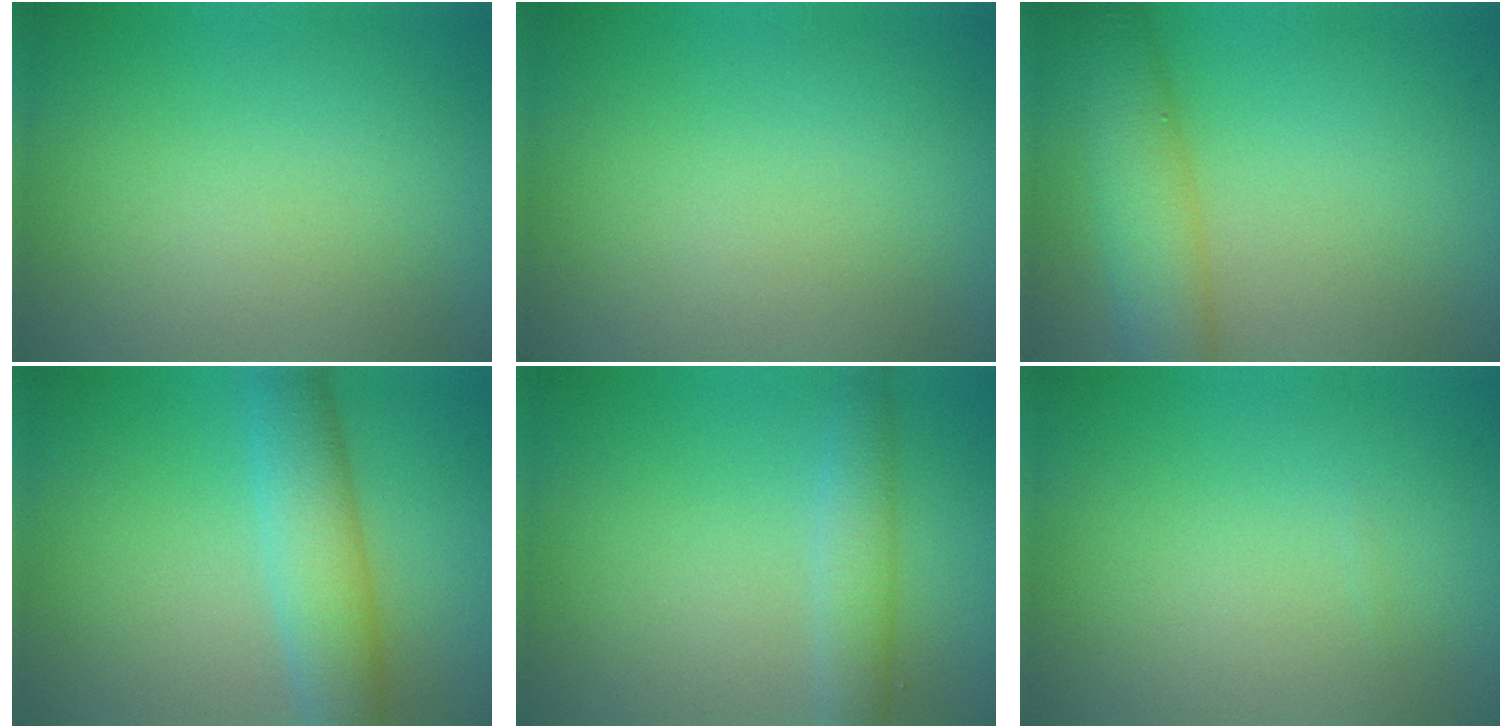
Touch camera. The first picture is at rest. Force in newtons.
{"total": 0.0}
{"total": 5.5, "press": 5.5, "slide": 0.2}
{"total": 6.1, "press": 6.1, "slide": 0.1}
{"total": 2.8, "press": 2.8, "slide": 0.1}
{"total": 0.0}